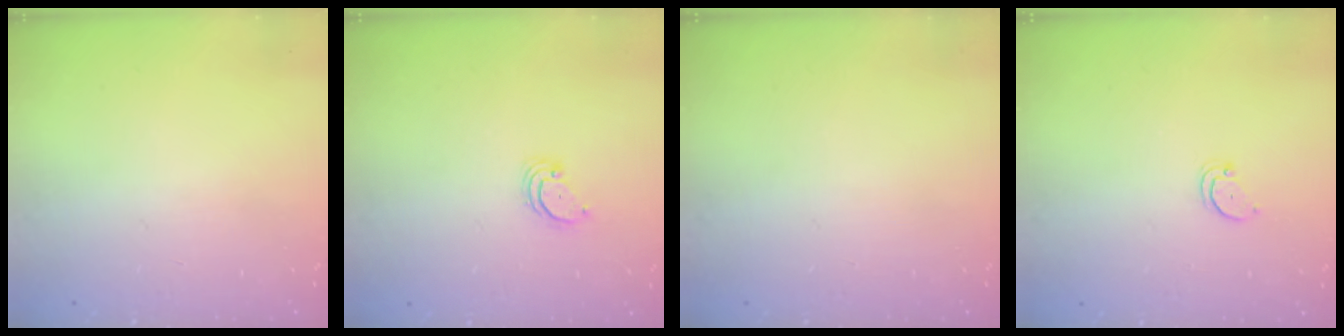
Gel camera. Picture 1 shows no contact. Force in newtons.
{"total": 2.2, "press": 2.2, "slide": 0.3}
{"total": 0.0}
{"total": 2.7, "press": 2.7, "slide": 0.2}